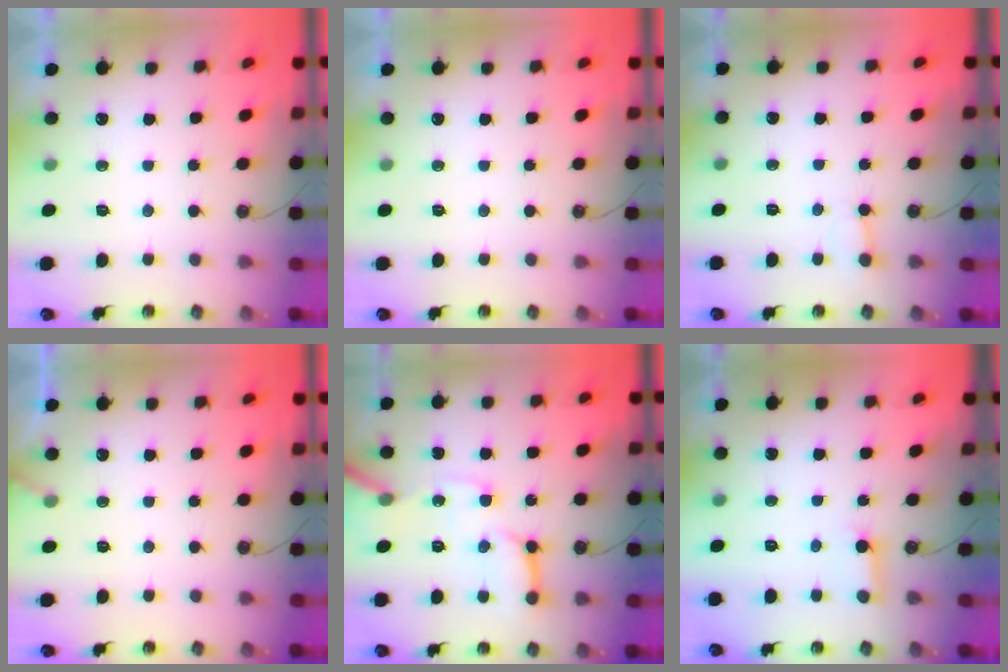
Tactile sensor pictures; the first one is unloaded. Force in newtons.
{"total": 0.0}
{"total": 3.3, "press": 3.3, "slide": 0.3}
{"total": 2.5, "press": 2.5, "slide": 0.2}
{"total": 14.6, "press": 14.5, "slide": 1.9}
{"total": 2.8, "press": 2.8, "slide": 0.3}